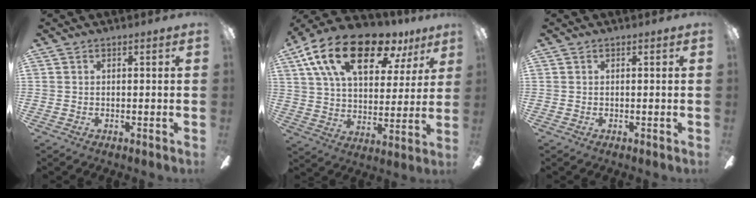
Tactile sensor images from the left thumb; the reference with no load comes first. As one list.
[{"total": 22.4, "force": [13.3, 10.4, 14.6], "torque": [-0.246, -0.059, 0.228]}, {"total": 0.0}]